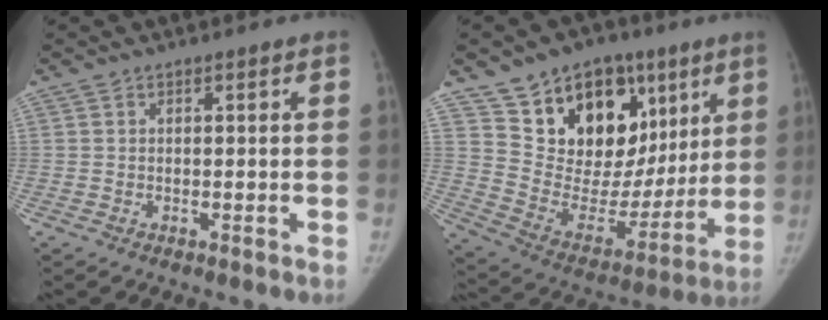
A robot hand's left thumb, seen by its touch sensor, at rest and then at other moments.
{"total": 23.5, "force": [11.5, 15.7, 13.3], "torque": [-0.146, -0.017, 0.200]}